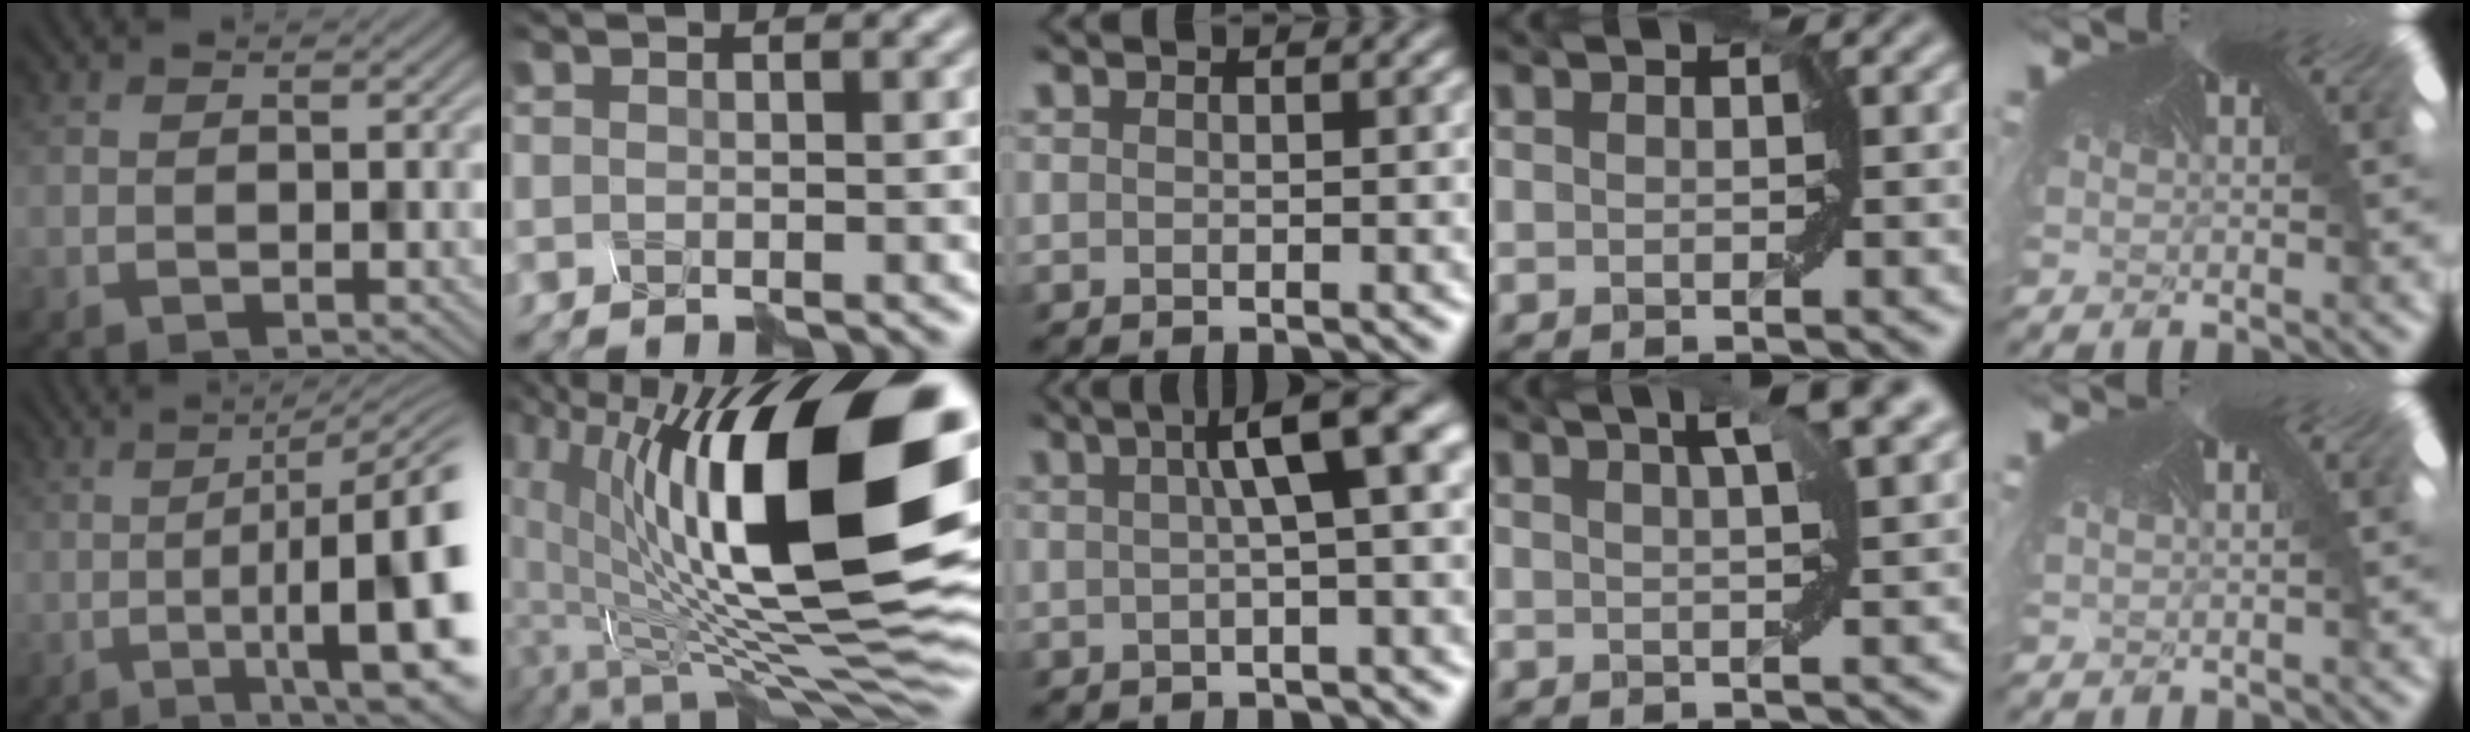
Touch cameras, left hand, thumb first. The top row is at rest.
{"thumb": {"total": 14.2, "force": [-2.4, 3.5, 13.5], "torque": [-0.160, 0.002, -0.021]}, "index": {"total": 17.2, "force": [2.3, 6.9, 15.6], "torque": [-0.260, 0.010, 0.054]}, "middle": {"total": 7.2, "force": [1.8, 2.0, 6.7], "torque": [-0.064, 0.022, 0.024]}, "ring": {"total": 4.0, "force": [2.2, 0.1, 3.3], "torque": [-0.055, 0.007, 0.038]}, "little": {"total": 0.6, "force": [0.0, 0.2, 0.6], "torque": [-0.022, 0.014, -0.005]}}